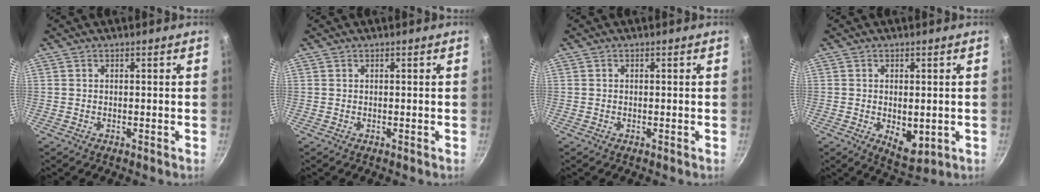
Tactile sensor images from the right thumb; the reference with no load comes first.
{"total": 0.0}
{"total": 0.0}
{"total": 6.6, "force": [-0.9, 3.8, 5.3], "torque": [-0.066, -0.013, 0.001]}